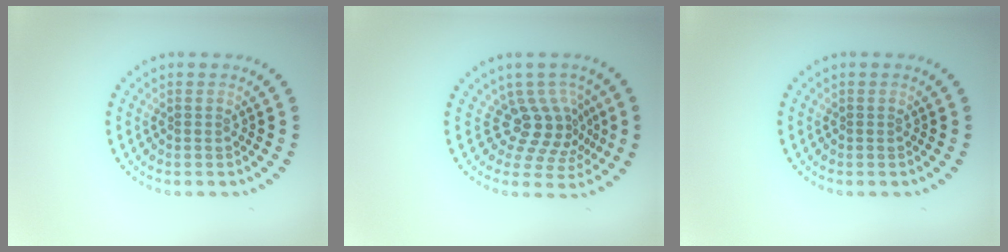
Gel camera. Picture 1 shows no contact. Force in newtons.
{"total": 3.7, "press": 2.6, "slide": 2.7}
{"total": 0.0}